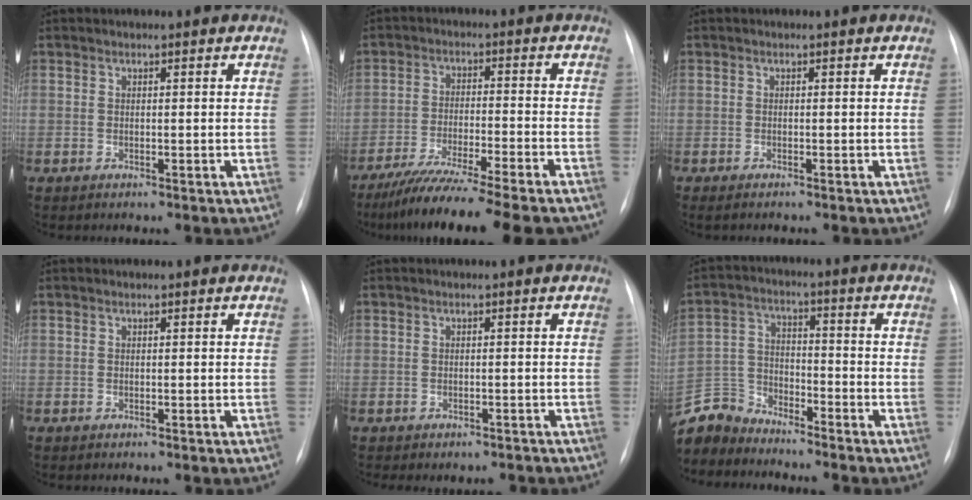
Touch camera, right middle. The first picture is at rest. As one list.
[{"total": 15.9, "force": [-13.3, -0.2, 8.8], "torque": [-0.142, -0.041, -0.210]}, {"total": 1.4, "force": [-1.1, 0.1, 0.8], "torque": [-0.009, -0.003, -0.013]}, {"total": 0.0}, {"total": 3.5, "force": [-2.9, 1.7, 0.8], "torque": [-0.005, 0.006, -0.035]}, {"total": 8.2, "force": [-8.0, 1.7, -0.2], "torque": [-0.002, 0.010, -0.163]}]